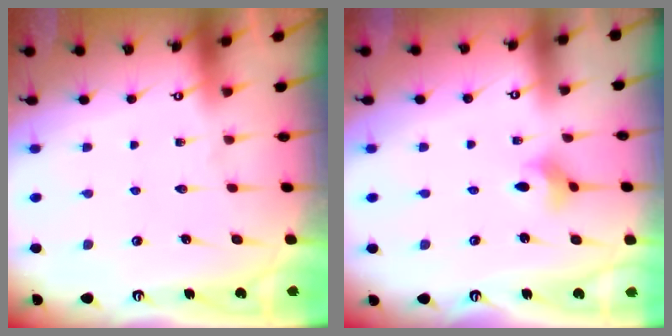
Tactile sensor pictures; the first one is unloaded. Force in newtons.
{"total": 2.8, "press": 2.8, "slide": 0.1}